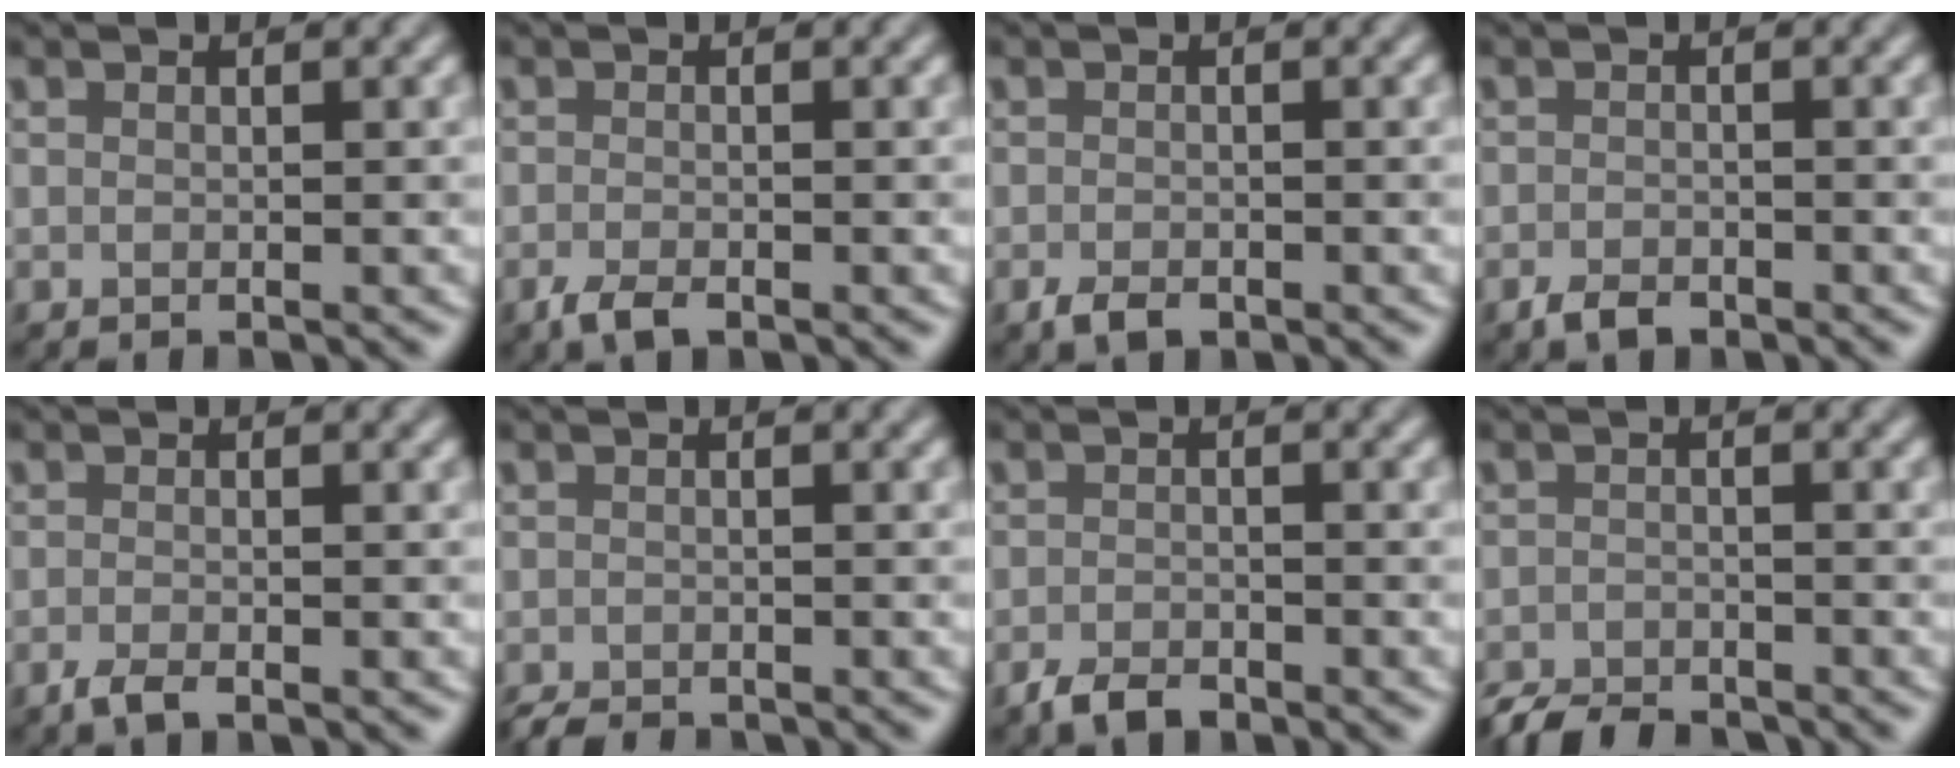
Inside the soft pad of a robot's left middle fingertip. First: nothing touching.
{"total": 1.9, "force": [-1.2, 0.6, 1.3], "torque": [-0.028, -0.004, -0.024]}
{"total": 1.6, "force": [-1.0, 0.9, 0.9], "torque": [-0.021, -0.003, -0.018]}
{"total": 1.6, "force": [-1.2, 0.8, 0.8], "torque": [-0.016, 0.000, -0.024]}
{"total": 1.5, "force": [-1.0, 0.4, 1.0], "torque": [-0.021, -0.002, -0.020]}
{"total": 2.0, "force": [-1.9, 0.4, 0.5], "torque": [-0.005, -0.006, -0.032]}
{"total": 2.1, "force": [-1.6, 0.9, 1.0], "torque": [-0.020, 0.000, -0.034]}
{"total": 3.5, "force": [-3.3, 0.9, 0.8], "torque": [-0.012, -0.007, -0.064]}